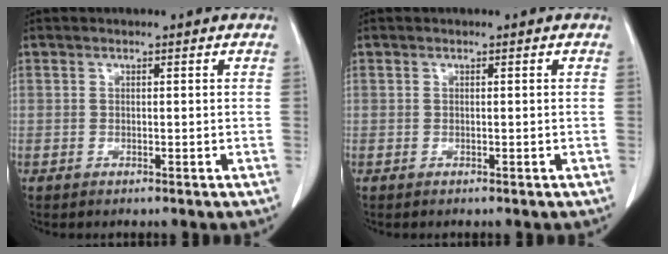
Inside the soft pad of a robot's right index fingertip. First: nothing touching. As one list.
[{"total": 0.0}]